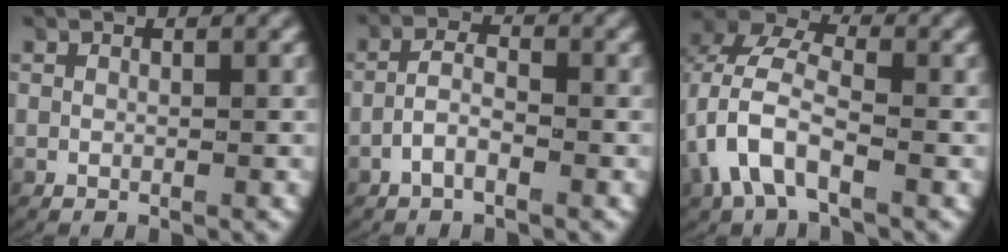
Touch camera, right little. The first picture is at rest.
{"total": 2.4, "force": [-1.2, 1.1, 1.8], "torque": [-0.039, -0.001, -0.025]}
{"total": 5.5, "force": [0.1, 3.8, 4.1], "torque": [-0.104, -0.006, 0.001]}